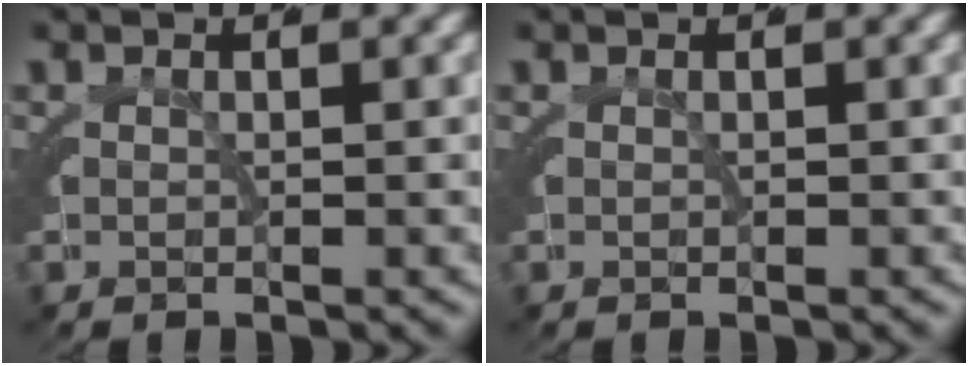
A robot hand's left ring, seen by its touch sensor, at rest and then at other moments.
{"total": 0.0}